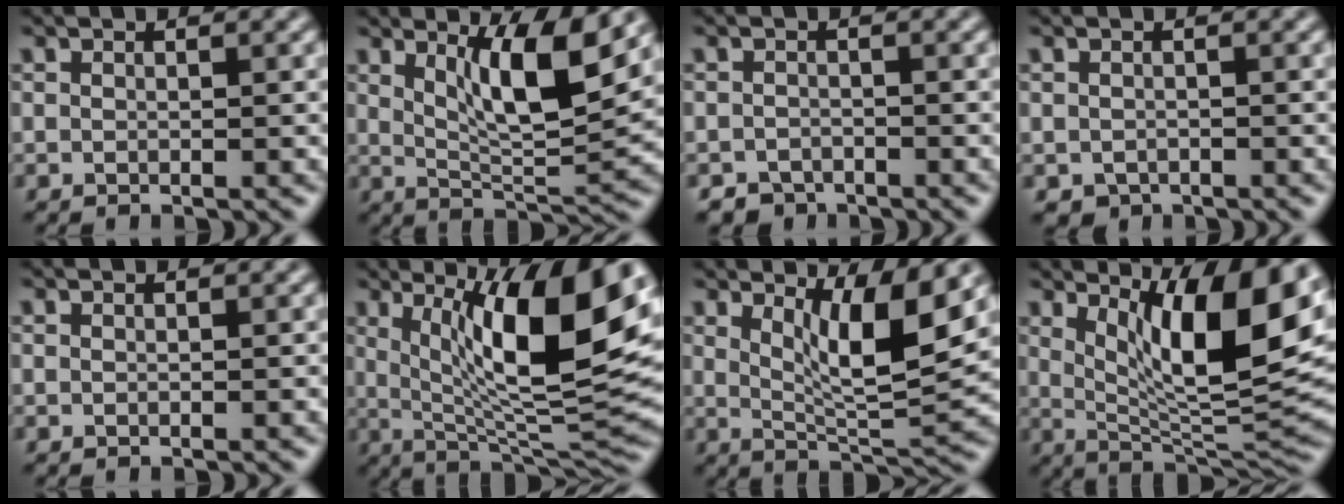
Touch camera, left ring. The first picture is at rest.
{"total": 7.0, "force": [3.1, 1.5, 6.0], "torque": [-0.095, -0.010, 0.056]}
{"total": 2.5, "force": [-2.2, 1.3, 0.1], "torque": [0.008, 0.001, -0.037]}
{"total": 1.0, "force": [-0.6, 0.7, 0.2], "torque": [0.000, -0.006, -0.010]}
{"total": 0.0}
{"total": 13.1, "force": [3.8, 3.3, 12.1], "torque": [-0.178, -0.004, 0.068]}
{"total": 6.7, "force": [2.9, 1.5, 5.9], "torque": [-0.091, -0.012, 0.051]}
{"total": 12.5, "force": [4.8, 3.5, 11.0], "torque": [-0.155, -0.003, 0.082]}